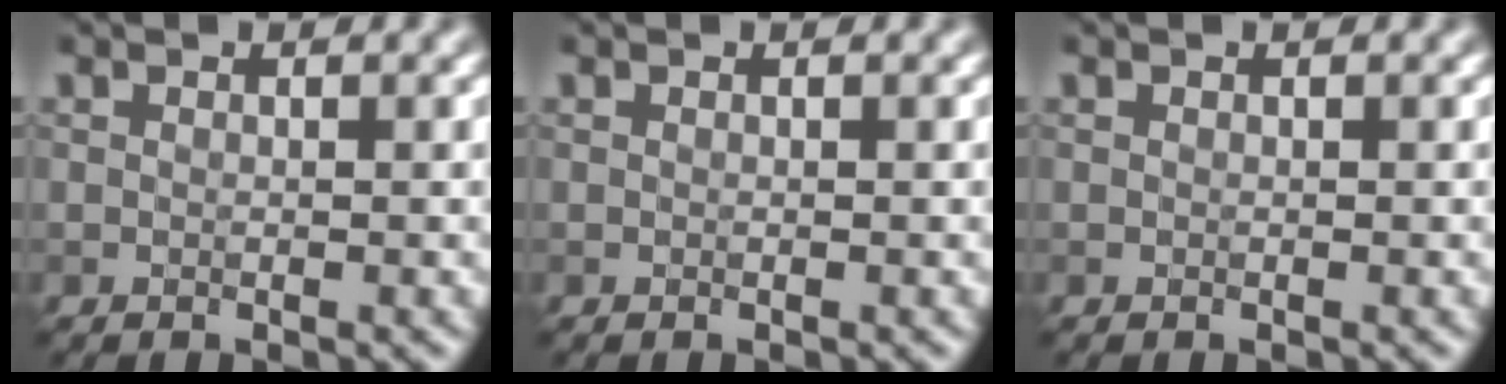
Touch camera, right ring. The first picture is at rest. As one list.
[{"total": 0.0}, {"total": 0.0}]